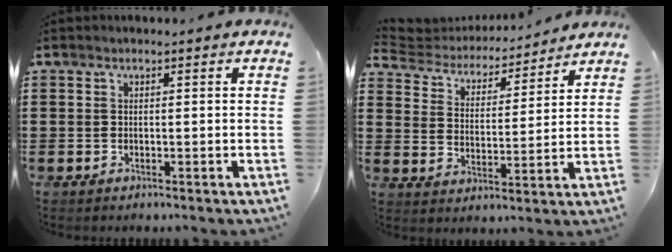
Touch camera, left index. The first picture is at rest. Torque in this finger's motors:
{"motor_torque": [-1.17, 0.97, -0.01, -0.05]}